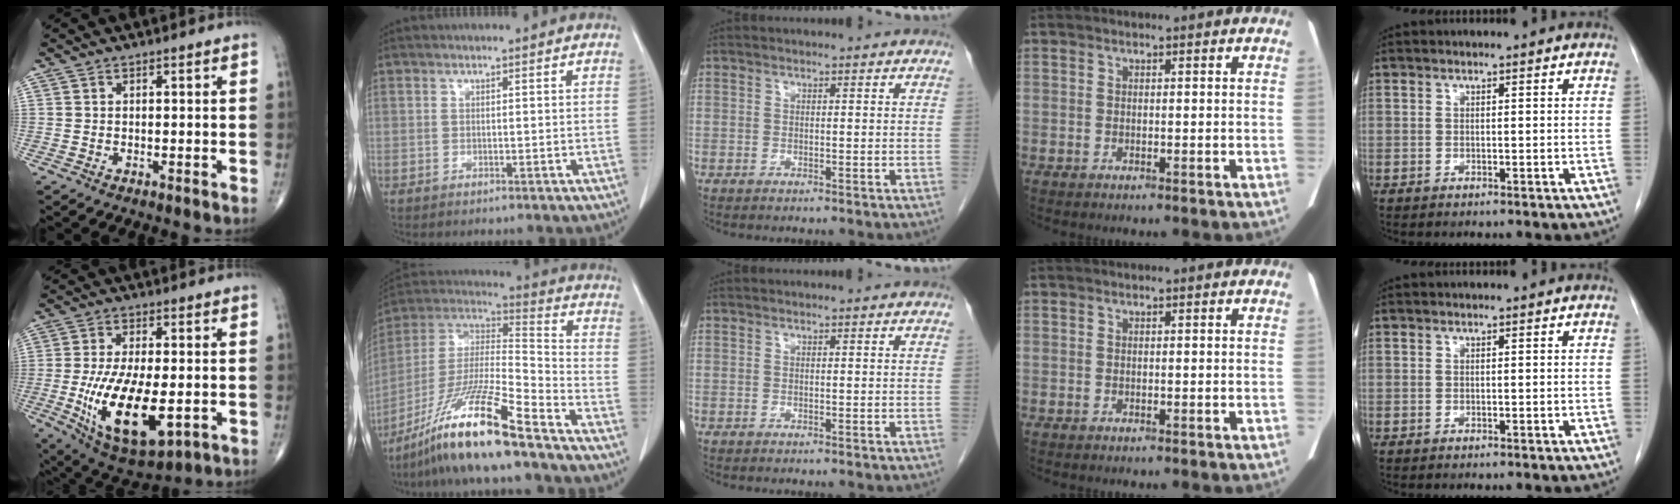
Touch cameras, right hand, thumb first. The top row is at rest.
{"thumb": {"total": 18.0, "force": [-4.0, 7.9, 15.7], "torque": [-0.281, -0.014, -0.049]}, "index": {"total": 17.2, "force": [-12.1, 0.2, 12.2], "torque": [-0.247, -0.016, -0.225]}}